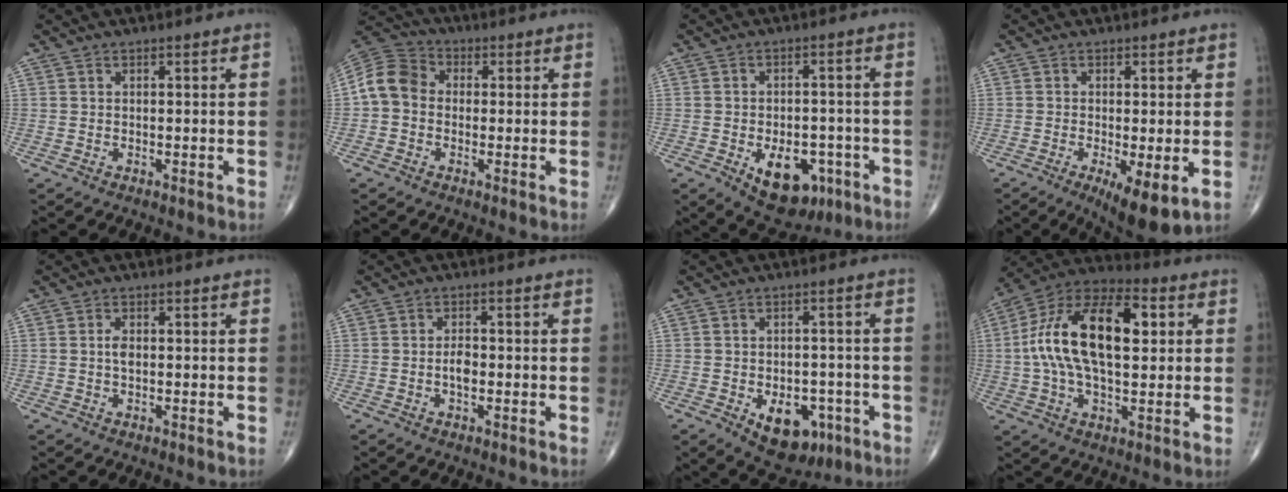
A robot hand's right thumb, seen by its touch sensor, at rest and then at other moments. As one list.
[{"total": 8.8, "force": [-0.4, 7.2, 5.0], "torque": [-0.087, 0.030, -0.022]}, {"total": 11.7, "force": [-4.8, 7.1, 8.0], "torque": [-0.086, 0.019, -0.057]}, {"total": 8.5, "force": [-2.5, 2.6, 7.7], "torque": [-0.120, -0.021, -0.036]}, {"total": 1.8, "force": [0.0, 1.0, 1.5], "torque": [-0.026, 0.001, -0.002]}, {"total": 2.7, "force": [-0.6, 1.5, 2.3], "torque": [-0.037, 0.003, -0.012]}, {"total": 10.5, "force": [-4.3, 6.6, 6.9], "torque": [-0.065, 0.020, -0.049]}, {"total": 21.1, "force": [3.1, 10.7, 18.0], "torque": [-0.319, 0.023, 0.042]}]